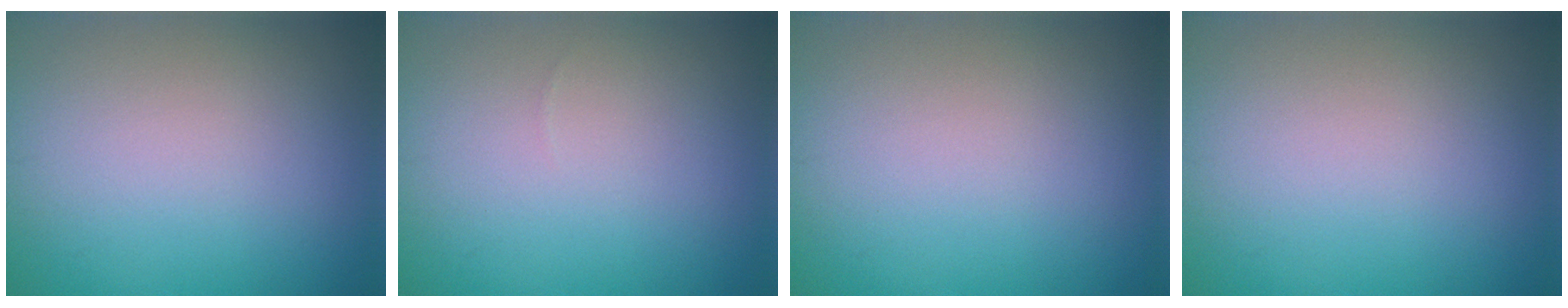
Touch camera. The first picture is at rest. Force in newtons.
{"total": 0.0}
{"total": 0.0}
{"total": 0.0}